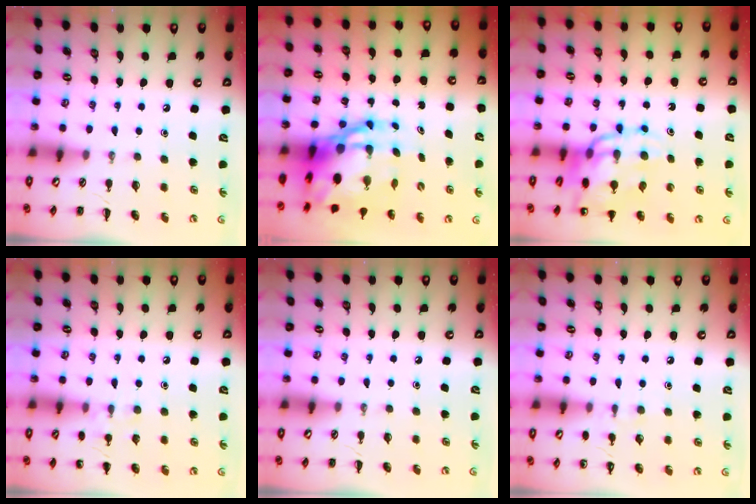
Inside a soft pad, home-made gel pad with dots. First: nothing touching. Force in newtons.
{"total": 13.3, "press": 12.8, "slide": 3.6}
{"total": 17.0, "press": 16.6, "slide": 3.9}
{"total": 7.6, "press": 7.3, "slide": 2.1}
{"total": 0.0}
{"total": 5.6, "press": 5.4, "slide": 1.6}